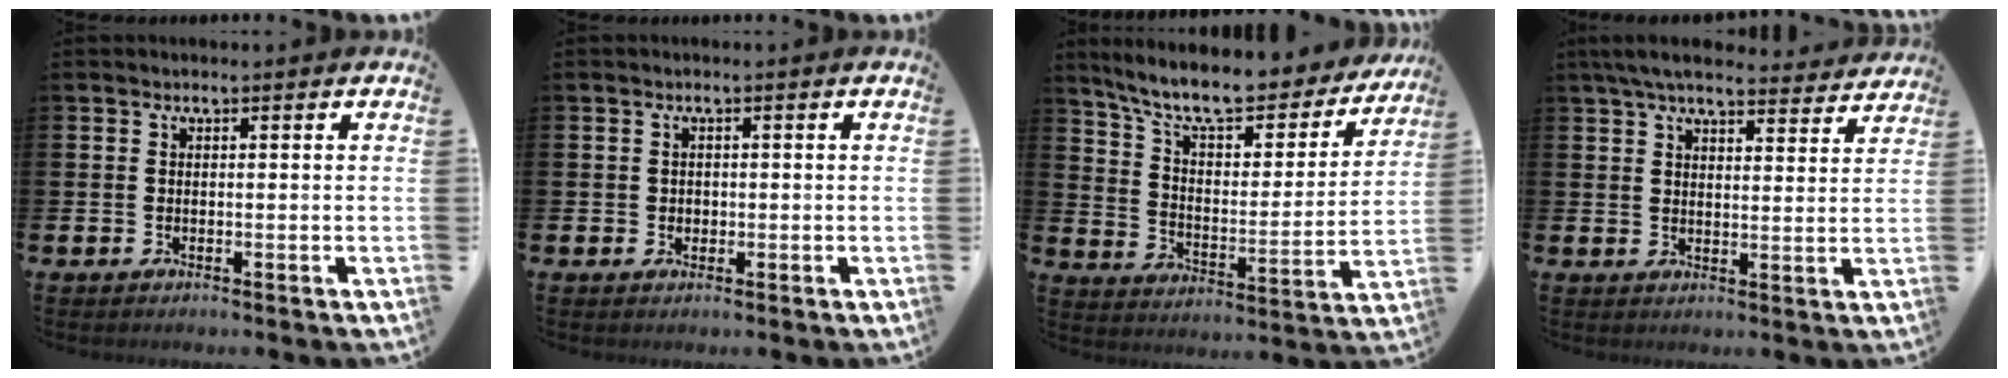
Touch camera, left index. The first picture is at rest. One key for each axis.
{"total": 1.0, "fx": 0.3, "fy": 0.9, "fz": 0.2, "tx": 0.004, "ty": 0.004, "tz": 0.002}
{"total": 10.0, "fx": 8.9, "fy": 2.3, "fz": 4.1, "tx": -0.107, "ty": -0.065, "tz": 0.149}
{"total": 6.4, "fx": 6.0, "fy": 1.1, "fz": 1.9, "tx": -0.048, "ty": -0.034, "tz": 0.104}